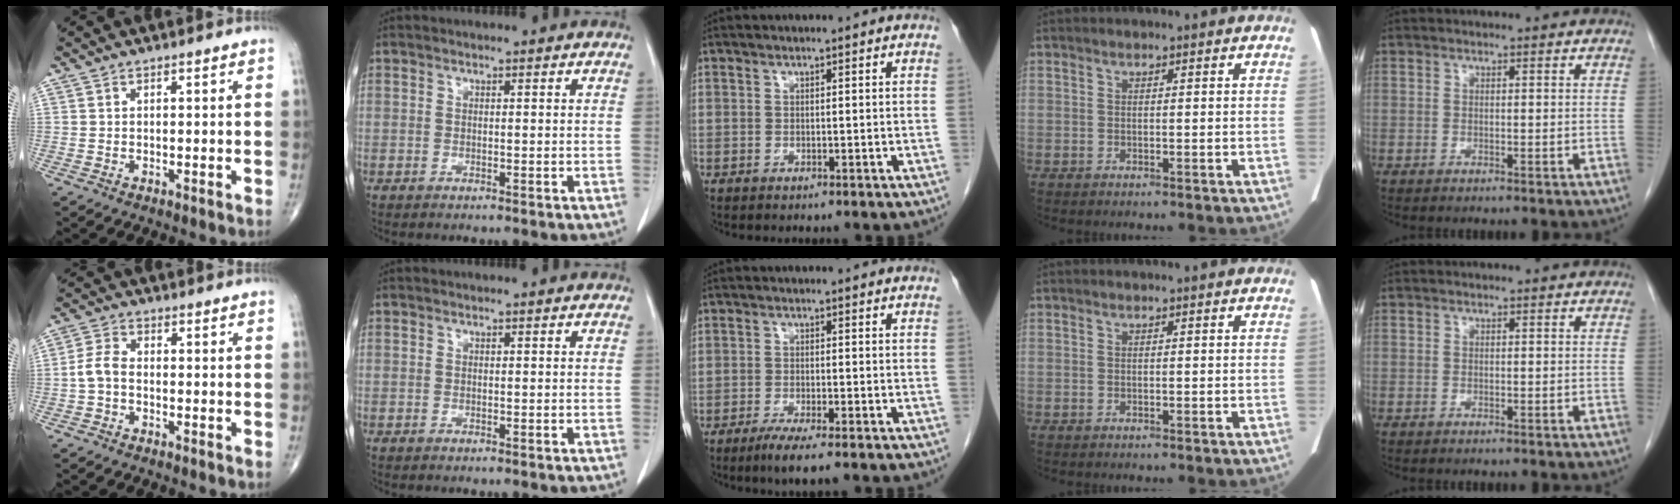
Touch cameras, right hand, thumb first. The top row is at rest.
{"thumb": {"total": 4.0, "force": [-0.9, 2.5, 2.9], "torque": [-0.061, 0.013, -0.027]}, "middle": {"total": 4.4, "force": [-3.1, 0.2, 3.2], "torque": [-0.056, -0.012, -0.054]}}